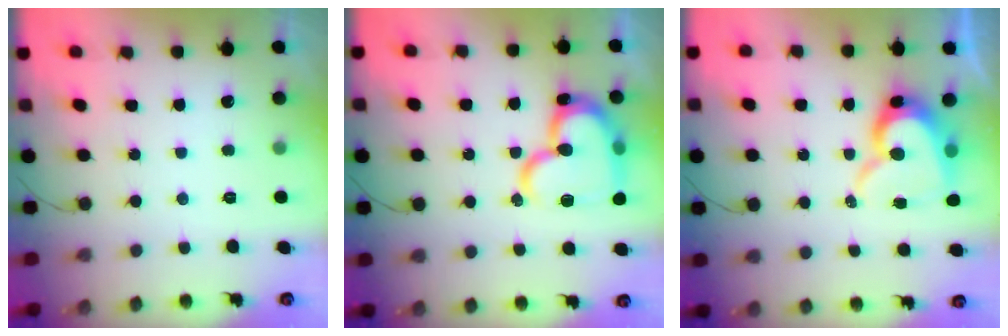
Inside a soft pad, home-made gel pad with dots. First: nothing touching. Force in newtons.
{"total": 21.9, "press": 21.8, "slide": 2.1}
{"total": 14.1, "press": 14.0, "slide": 1.5}